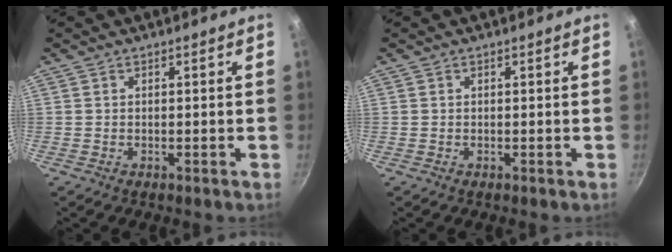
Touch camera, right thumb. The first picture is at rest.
{"total": 0.0}